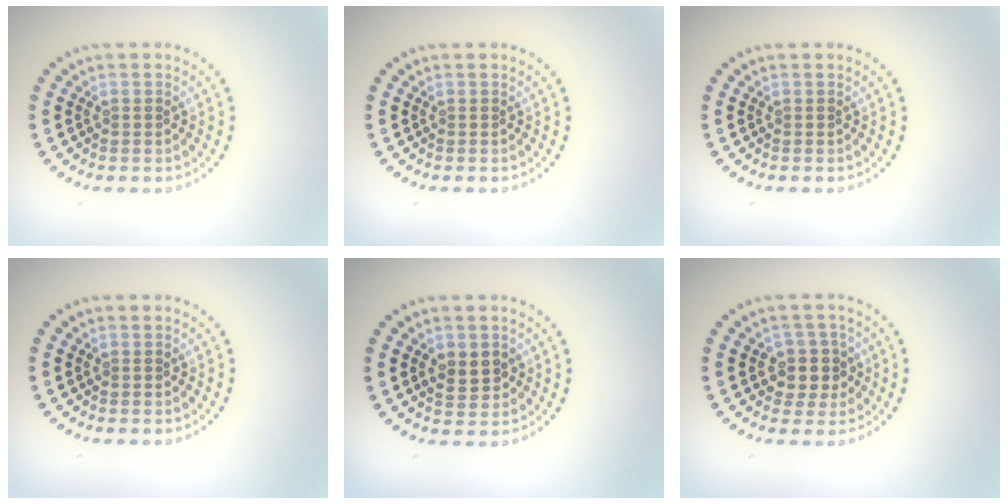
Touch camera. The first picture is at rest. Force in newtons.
{"total": 0.0}
{"total": 0.0}
{"total": 0.0}
{"total": 2.3, "press": 2.3, "slide": 0.4}
{"total": 3.0, "press": 2.7, "slide": 1.3}